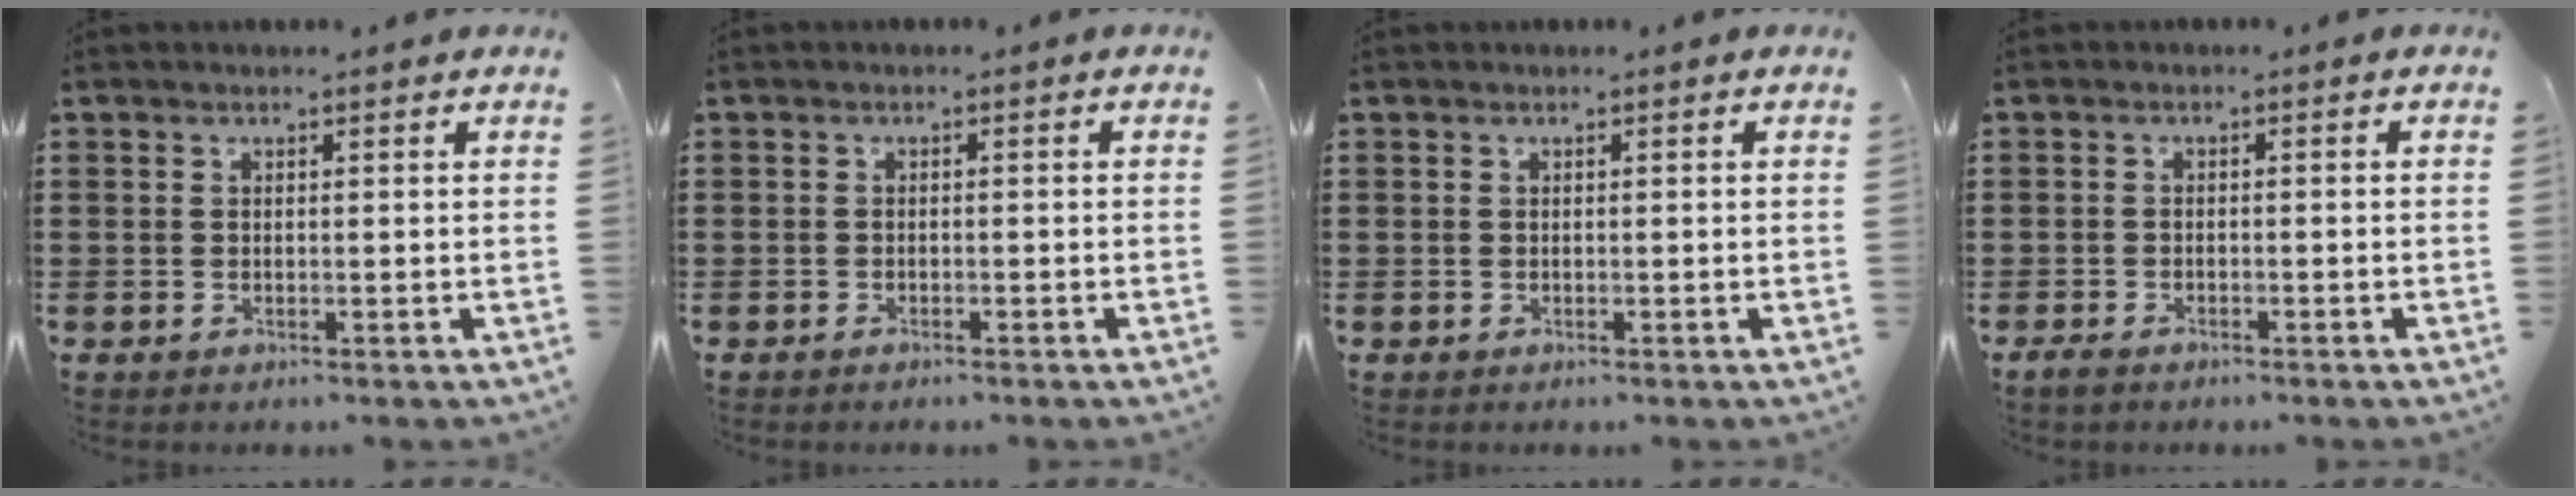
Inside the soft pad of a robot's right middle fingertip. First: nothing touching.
{"total": 0.5, "force": [-0.5, 0.0, 0.1], "torque": [-0.004, -0.002, -0.010]}
{"total": 0.0}
{"total": 1.1, "force": [-0.9, 0.4, 0.5], "torque": [-0.013, -0.001, -0.018]}